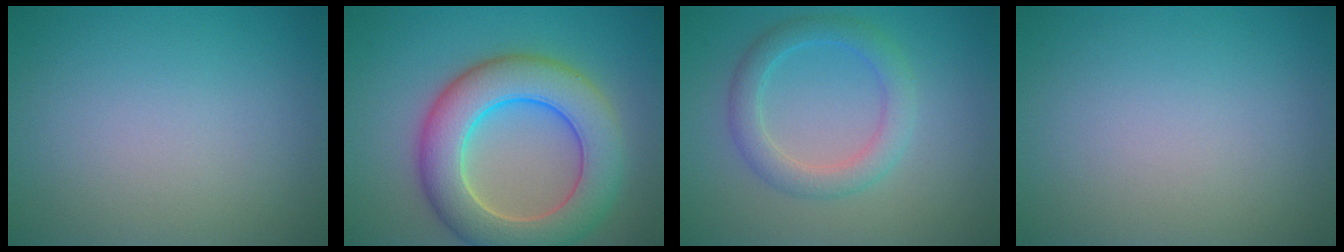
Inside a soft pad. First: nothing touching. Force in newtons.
{"total": 9.1, "press": 9.1, "slide": 0.4}
{"total": 3.2, "press": 3.2, "slide": 0.2}
{"total": 0.0}